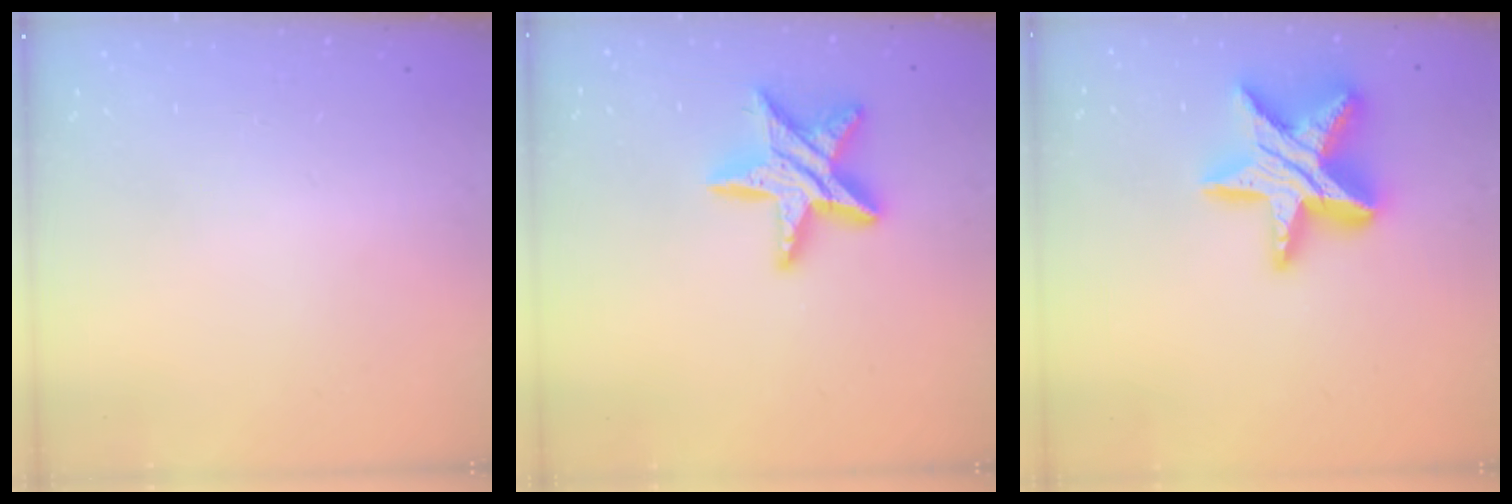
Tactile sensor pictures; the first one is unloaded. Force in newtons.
{"total": 14.5, "press": 14.5, "slide": 0.6}
{"total": 20.1, "press": 20.0, "slide": 1.4}